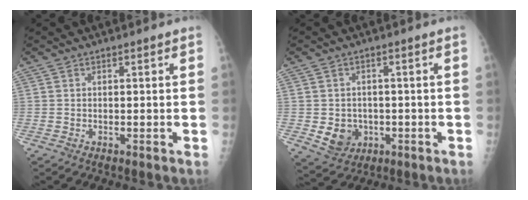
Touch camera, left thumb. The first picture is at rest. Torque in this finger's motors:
{"motor_torque": [0.36, 0.39, 0.36, -0.16, 0.01]}